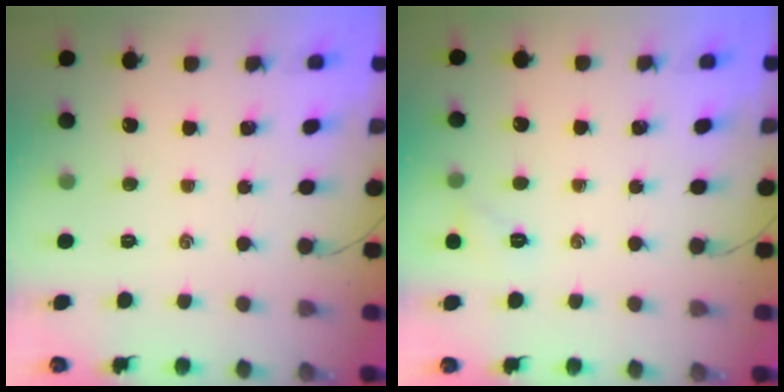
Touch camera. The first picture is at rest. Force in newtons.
{"total": 5.2, "press": 5.0, "slide": 1.4}